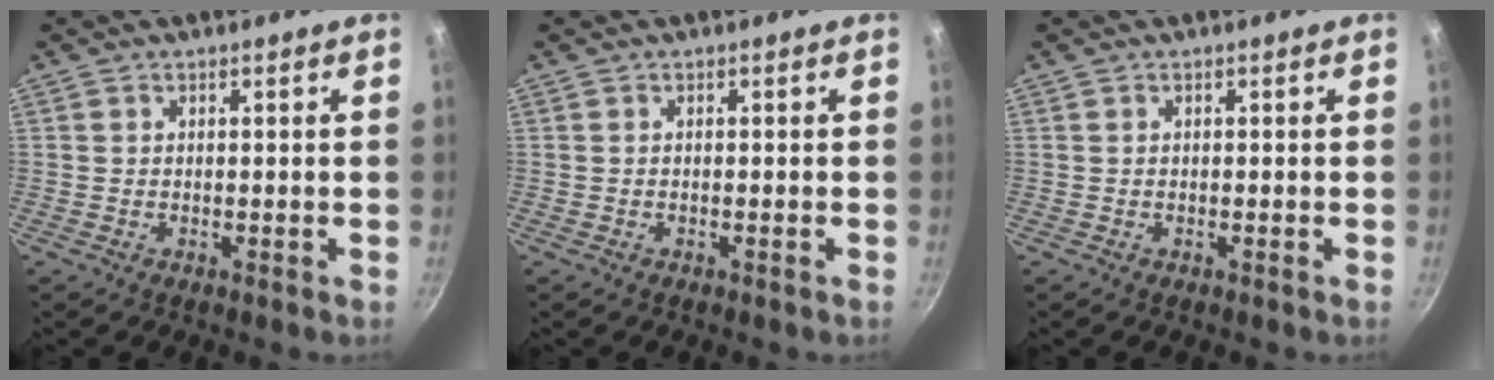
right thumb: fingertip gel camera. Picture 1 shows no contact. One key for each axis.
{"total": 0.0}
{"total": 0.0}